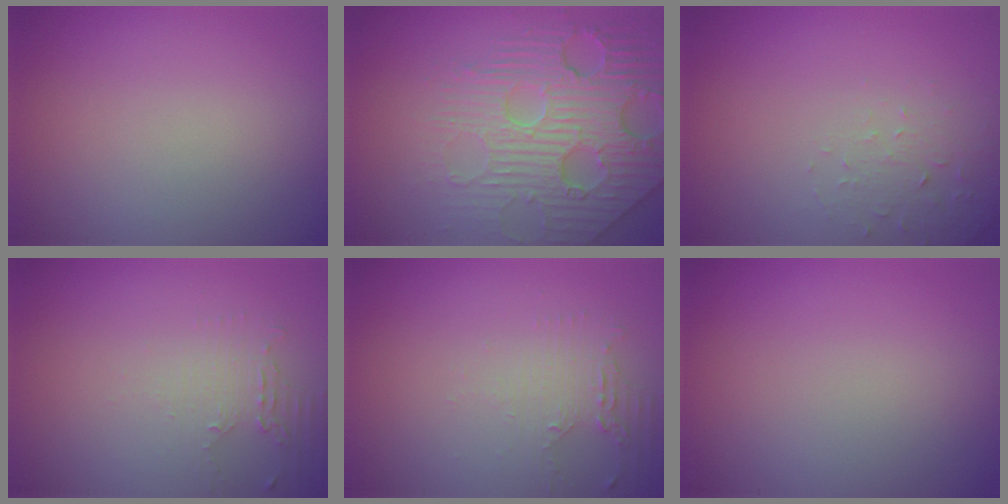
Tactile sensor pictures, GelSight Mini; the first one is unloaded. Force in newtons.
{"total": 8.2, "press": 5.8, "slide": 5.9}
{"total": 1.9, "press": 1.8, "slide": 0.4}
{"total": 2.2, "press": 1.6, "slide": 1.5}
{"total": 2.2, "press": 1.8, "slide": 1.2}
{"total": 0.0}